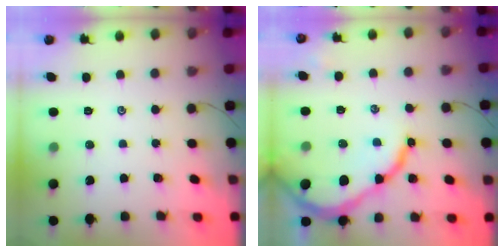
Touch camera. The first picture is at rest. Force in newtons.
{"total": 11.8, "press": 11.7, "slide": 1.5}